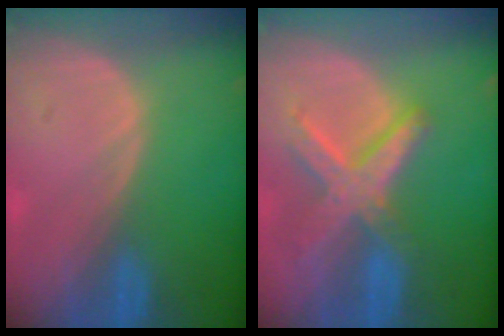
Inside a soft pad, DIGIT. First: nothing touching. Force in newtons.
{"total": 8.2, "press": 7.0, "slide": 4.3}